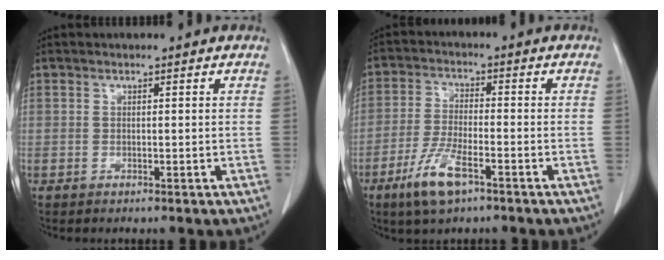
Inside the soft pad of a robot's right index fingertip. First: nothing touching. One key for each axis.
{"total": 7.7, "fx": -4.4, "fy": 1.9, "fz": 6.0, "tx": -0.126, "ty": -0.012, "tz": -0.079}